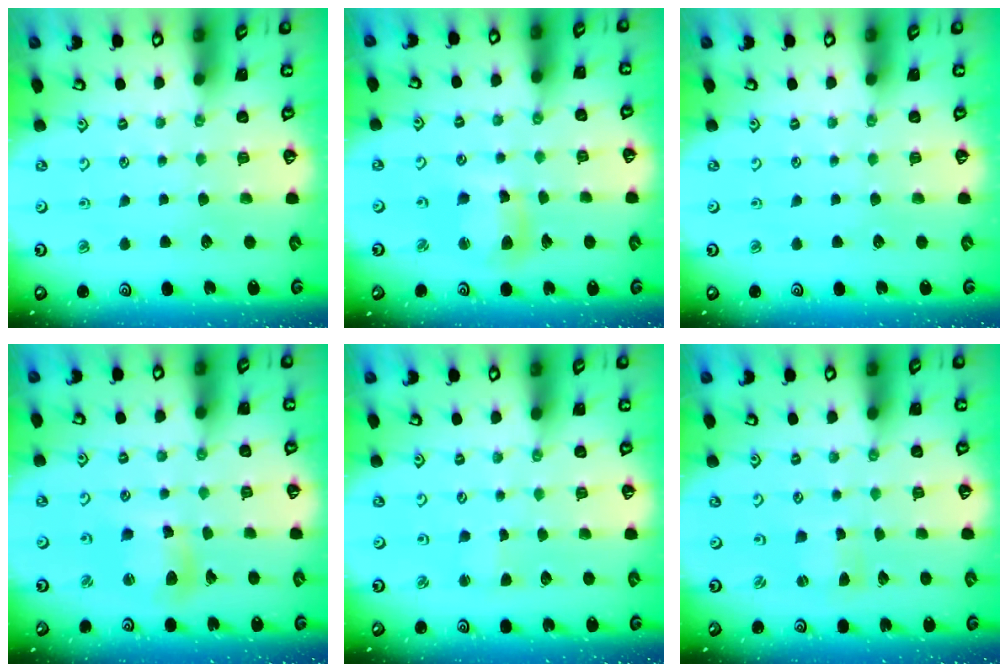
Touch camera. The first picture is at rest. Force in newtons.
{"total": 8.9, "press": 8.7, "slide": 1.4}
{"total": 0.0}
{"total": 9.1, "press": 9.0, "slide": 0.8}
{"total": 1.3, "press": 1.2, "slide": 0.1}
{"total": 0.0}